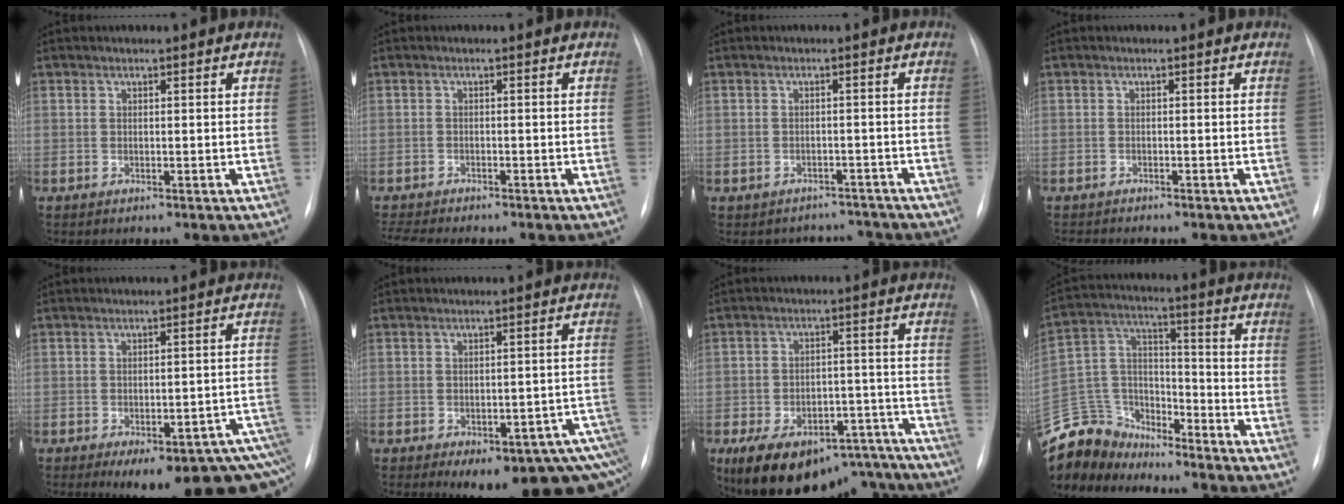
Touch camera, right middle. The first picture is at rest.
{"total": 5.3, "force": [-4.8, 0.4, 2.0], "torque": [-0.030, -0.007, -0.074]}
{"total": 4.4, "force": [-3.9, 1.9, -0.8], "torque": [0.012, 0.026, -0.049]}
{"total": 3.4, "force": [-3.1, 0.4, 1.3], "torque": [-0.014, -0.005, -0.040]}
{"total": 16.7, "force": [-11.4, 6.1, 10.6], "torque": [-0.065, 0.029, -0.130]}
{"total": 15.5, "force": [-10.0, 6.3, 10.0], "torque": [-0.065, 0.025, -0.114]}
{"total": 19.8, "force": [-15.5, 9.3, 8.1], "torque": [-0.114, 0.031, -0.203]}
{"total": 13.5, "force": [-12.5, 5.0, 1.1], "torque": [-0.027, 0.048, -0.237]}